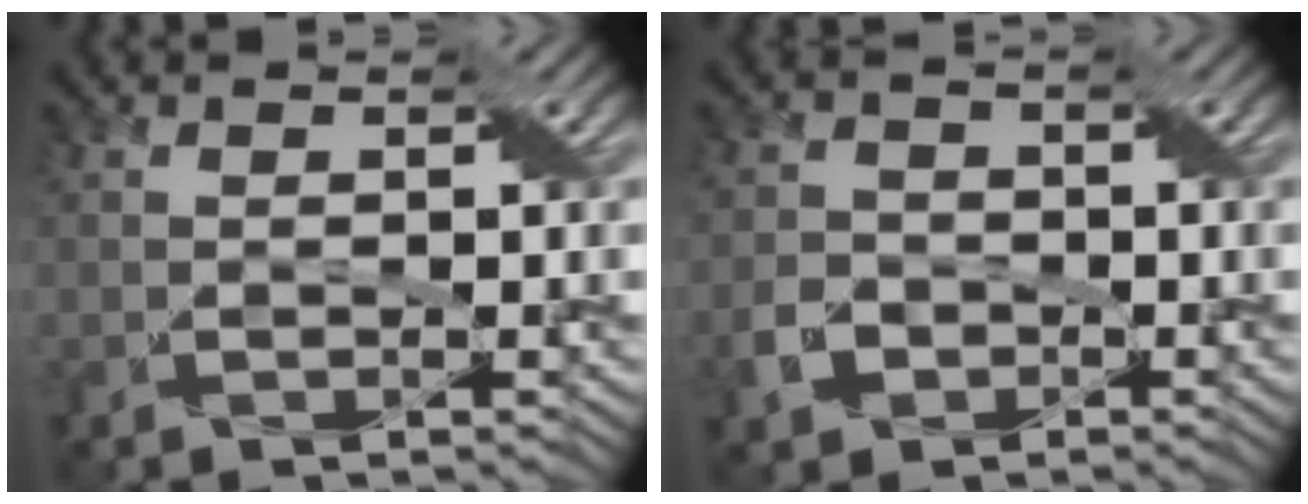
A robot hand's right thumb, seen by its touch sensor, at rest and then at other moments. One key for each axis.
{"total": 3.2, "fx": -1.8, "fy": 2.5, "fz": 1.0, "tx": -0.026, "ty": -0.006, "tz": -0.039}